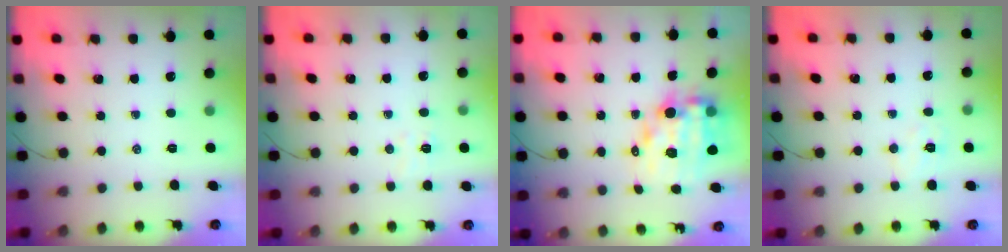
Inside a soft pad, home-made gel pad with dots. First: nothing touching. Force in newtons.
{"total": 4.8, "press": 4.7, "slide": 0.7}
{"total": 11.7, "press": 11.2, "slide": 3.2}
{"total": 5.2, "press": 5.1, "slide": 0.9}